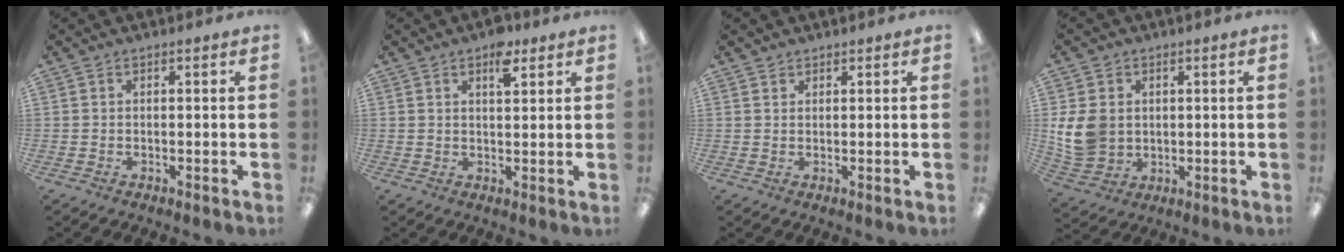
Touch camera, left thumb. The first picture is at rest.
{"total": 5.3, "force": [3.5, 2.1, 3.4], "torque": [-0.034, -0.018, 0.055]}
{"total": 1.0, "force": [0.9, 0.5, -0.1], "torque": [0.002, -0.002, 0.019]}
{"total": 9.9, "force": [1.5, 8.3, 5.2], "torque": [-0.120, 0.009, 0.030]}